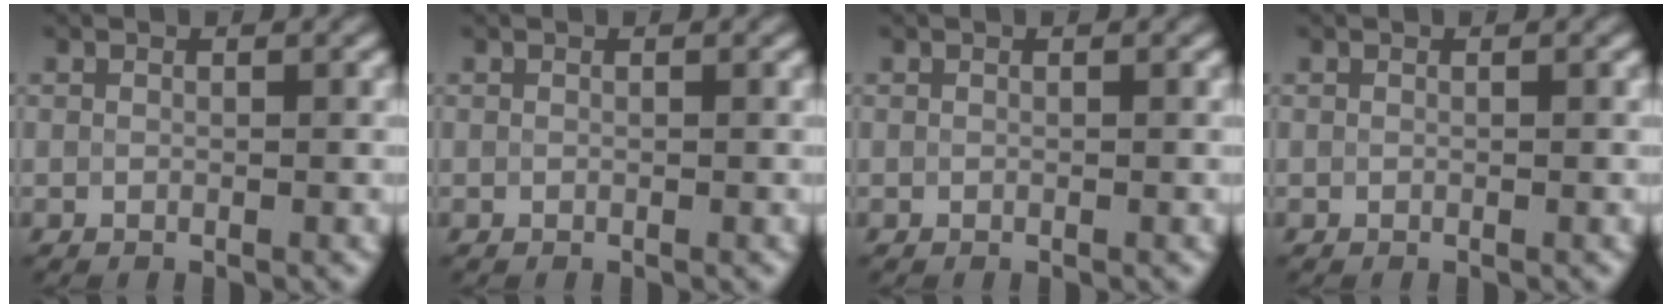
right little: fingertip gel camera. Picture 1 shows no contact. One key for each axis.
{"total": 0.0}
{"total": 0.0}
{"total": 0.0}